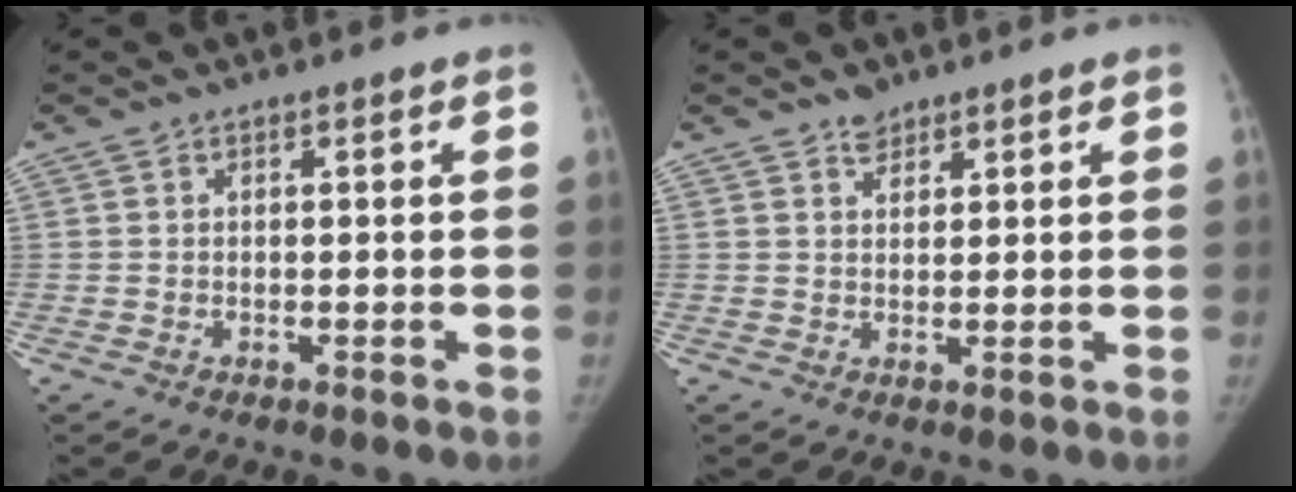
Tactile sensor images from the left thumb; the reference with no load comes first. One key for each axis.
{"total": 2.5, "fx": 2.0, "fy": 1.4, "fz": 0.5, "tx": 0.008, "ty": -0.013, "tz": 0.030}